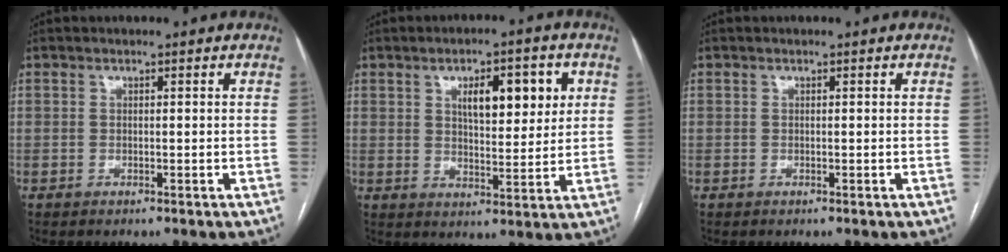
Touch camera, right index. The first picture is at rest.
{"total": 8.9, "force": [3.2, 3.2, 7.7], "torque": [-0.113, 0.009, 0.051]}
{"total": 0.0}